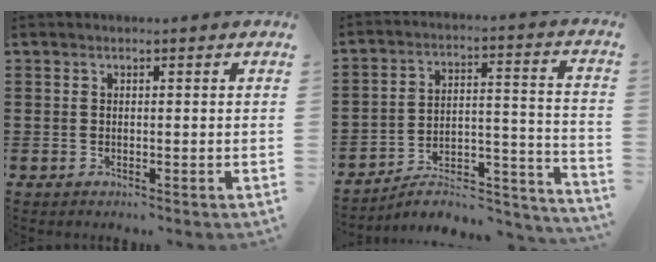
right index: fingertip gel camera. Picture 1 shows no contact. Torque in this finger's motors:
{"motor_torque": [-0.13, -1.06, 0.62, 0.12]}